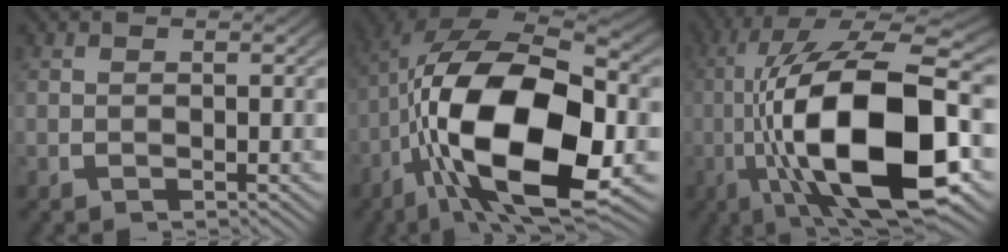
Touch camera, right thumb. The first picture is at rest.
{"total": 20.1, "force": [-2.6, 11.0, 16.6], "torque": [-0.319, -0.065, -0.015]}
{"total": 20.8, "force": [-2.3, 9.3, 18.4], "torque": [-0.348, -0.047, -0.009]}